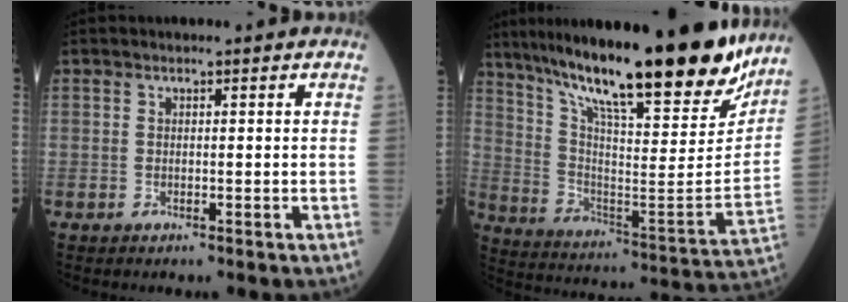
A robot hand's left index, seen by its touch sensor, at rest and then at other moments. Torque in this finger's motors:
{"motor_torque": [0.54, -0.60, 1.05, 0.21]}